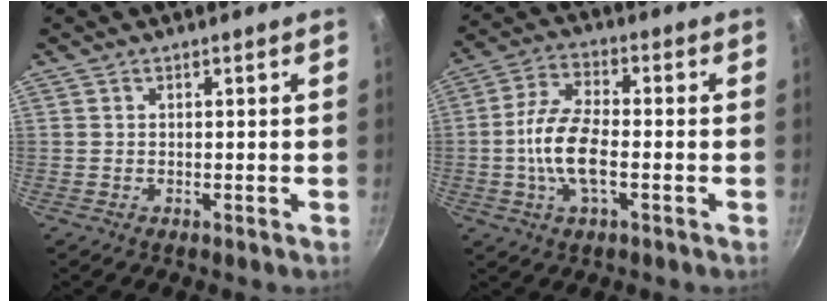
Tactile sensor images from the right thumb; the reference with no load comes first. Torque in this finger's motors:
{"motor_torque": [2.83, 2.17, 1.51, -0.24, 0.42]}